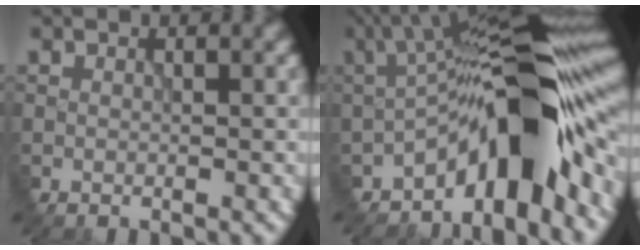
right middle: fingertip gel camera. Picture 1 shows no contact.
{"total": 11.9, "force": [-4.6, 3.7, 10.4], "torque": [-0.139, 0.017, -0.088]}